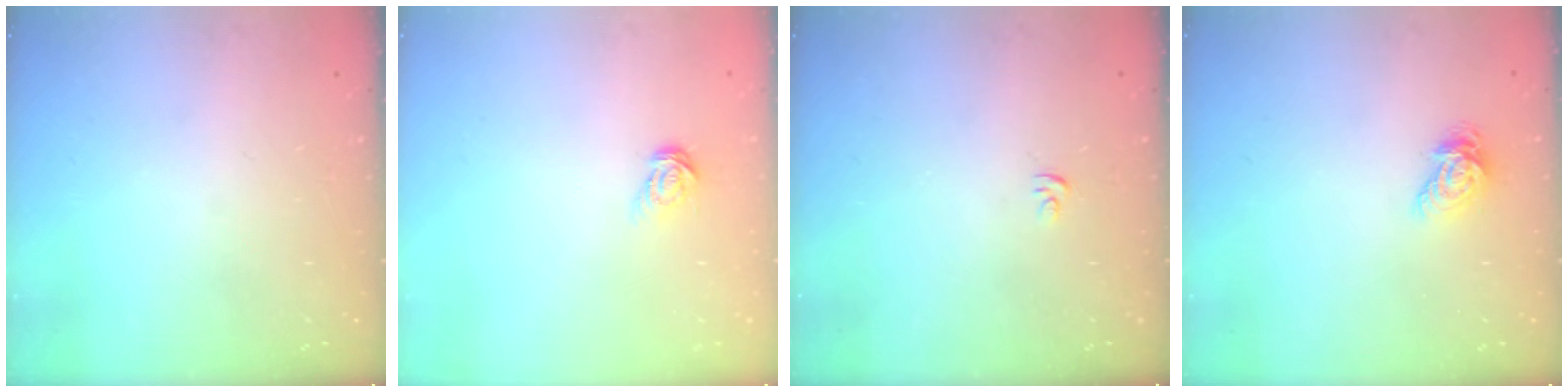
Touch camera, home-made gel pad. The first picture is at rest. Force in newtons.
{"total": 5.5, "press": 5.4, "slide": 0.5}
{"total": 4.1, "press": 4.1, "slide": 0.4}
{"total": 6.6, "press": 6.6, "slide": 0.2}